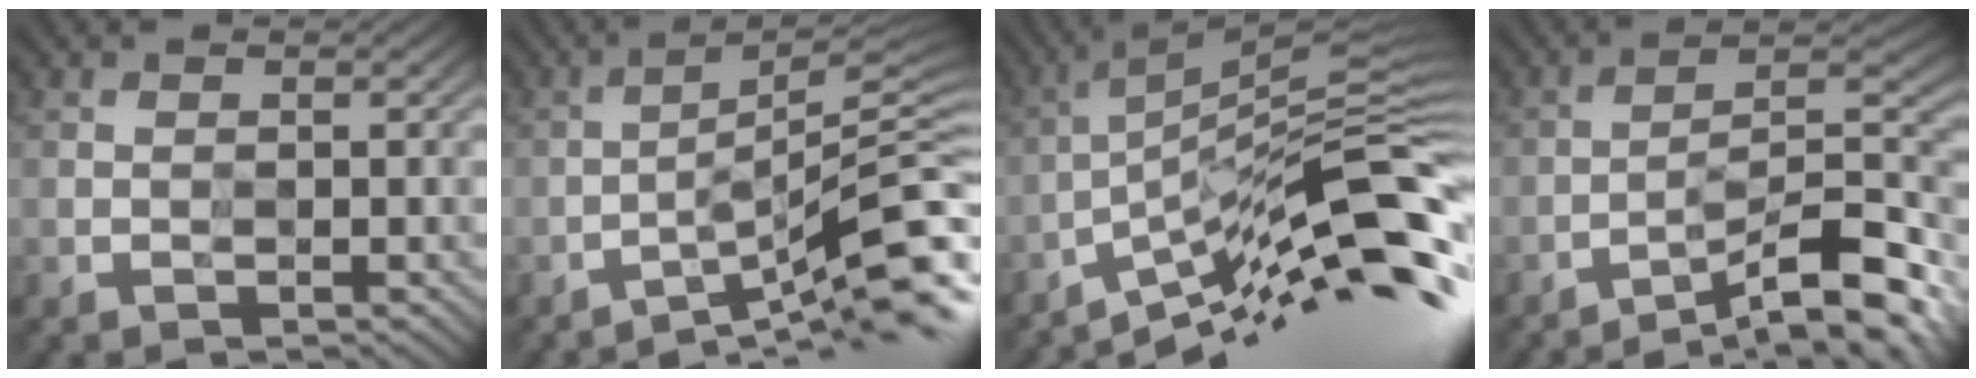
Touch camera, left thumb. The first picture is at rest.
{"total": 9.5, "force": [-6.5, 0.7, 6.9], "torque": [-0.091, 0.024, -0.108]}
{"total": 12.9, "force": [-7.5, 1.5, 10.4], "torque": [-0.178, 0.022, -0.135]}
{"total": 12.8, "force": [-10.2, 2.2, 7.5], "torque": [-0.114, 0.020, -0.168]}